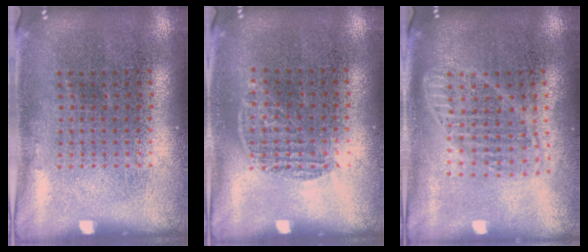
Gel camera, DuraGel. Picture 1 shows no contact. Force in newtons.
{"total": 0.8, "press": 0.7, "slide": 0.5}
{"total": 1.8, "press": 1.5, "slide": 1.0}